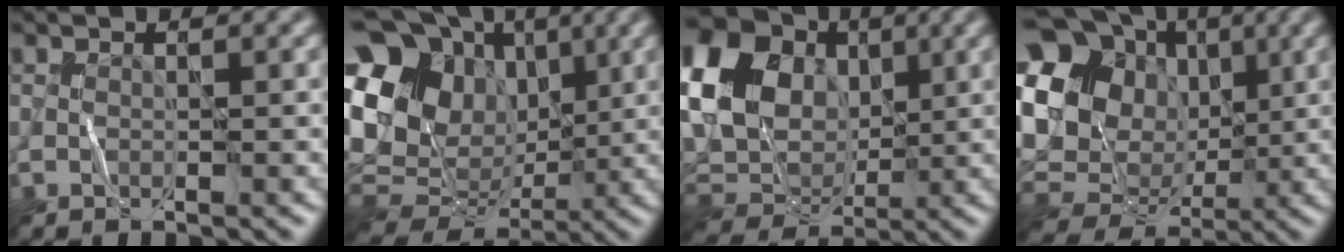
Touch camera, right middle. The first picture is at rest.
{"total": 17.4, "force": [3.1, 14.1, 9.7], "torque": [-0.199, 0.034, 0.061]}
{"total": 18.6, "force": [4.2, 15.4, 9.4], "torque": [-0.217, 0.042, 0.045]}
{"total": 17.3, "force": [3.3, 14.9, 8.1], "torque": [-0.180, 0.027, 0.047]}